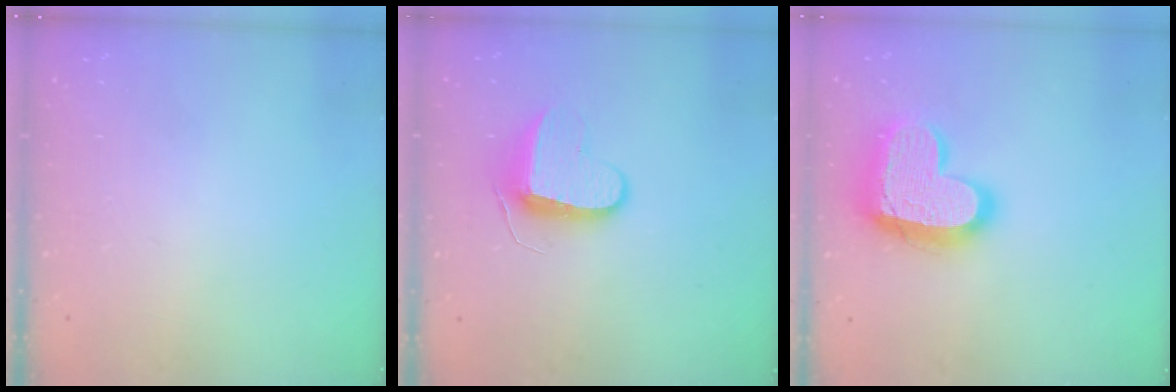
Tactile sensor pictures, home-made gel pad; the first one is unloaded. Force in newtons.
{"total": 9.0, "press": 9.0, "slide": 0.4}
{"total": 18.4, "press": 18.3, "slide": 1.7}